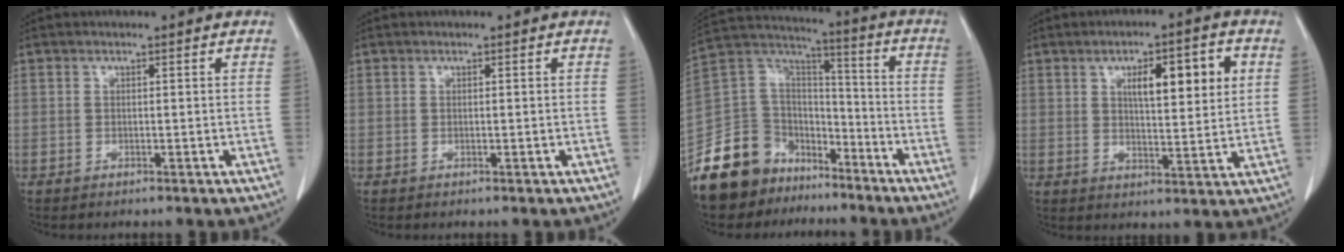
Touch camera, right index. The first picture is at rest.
{"total": 0.0}
{"total": 20.6, "force": [-14.6, 12.8, 6.9], "torque": [-0.157, 0.063, -0.255]}
{"total": 10.7, "force": [3.5, 2.9, 9.7], "torque": [-0.150, 0.014, 0.057]}